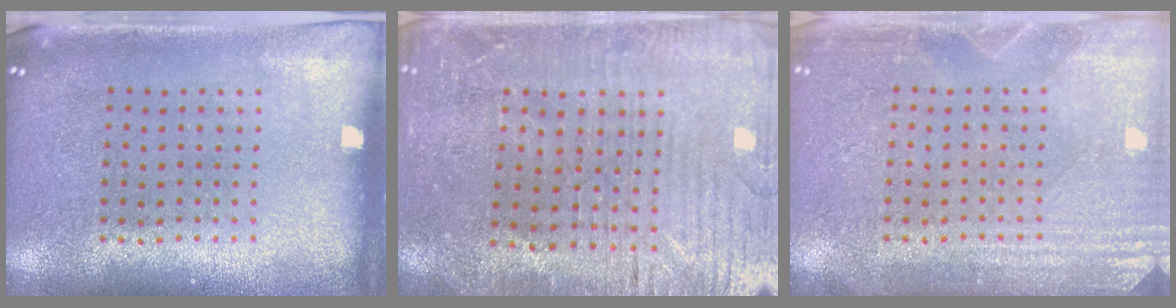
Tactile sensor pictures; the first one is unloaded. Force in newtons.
{"total": 1.8, "press": 1.8, "slide": 0.5}
{"total": 3.4, "press": 3.4, "slide": 0.5}